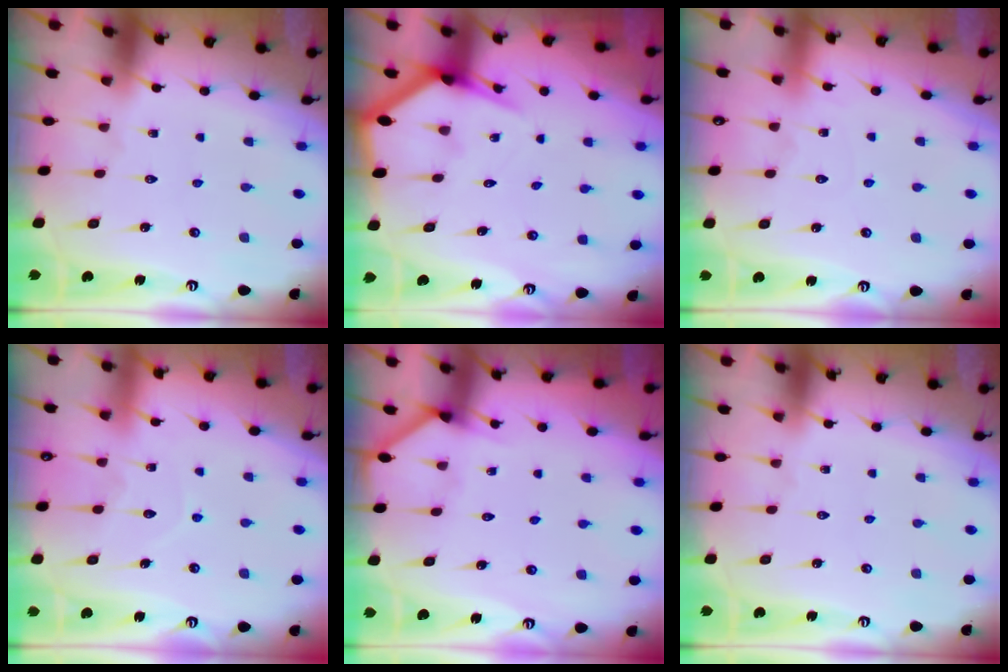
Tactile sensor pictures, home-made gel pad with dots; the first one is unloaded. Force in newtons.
{"total": 4.0, "press": 4.0, "slide": 0.5}
{"total": 4.3, "press": 4.3, "slide": 0.5}
{"total": 6.0, "press": 6.0, "slide": 0.7}
{"total": 2.6, "press": 2.6, "slide": 0.1}
{"total": 0.0}